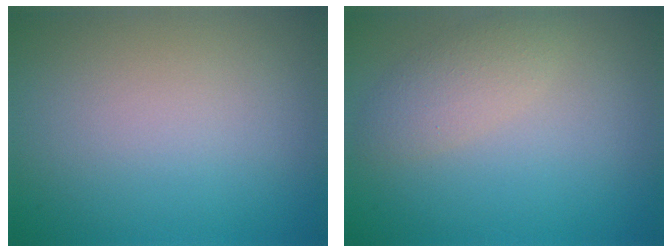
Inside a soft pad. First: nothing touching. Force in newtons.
{"total": 2.5, "press": 2.5, "slide": 0.1}